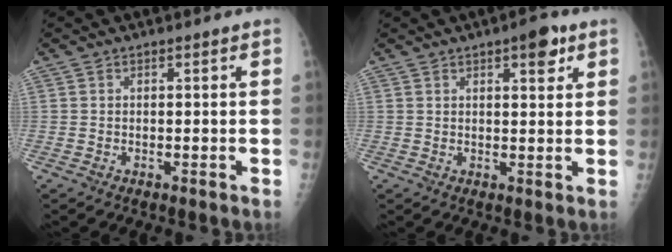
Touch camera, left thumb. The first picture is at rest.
{"total": 4.6, "force": [2.4, 1.7, 3.5], "torque": [-0.029, -0.008, 0.029]}